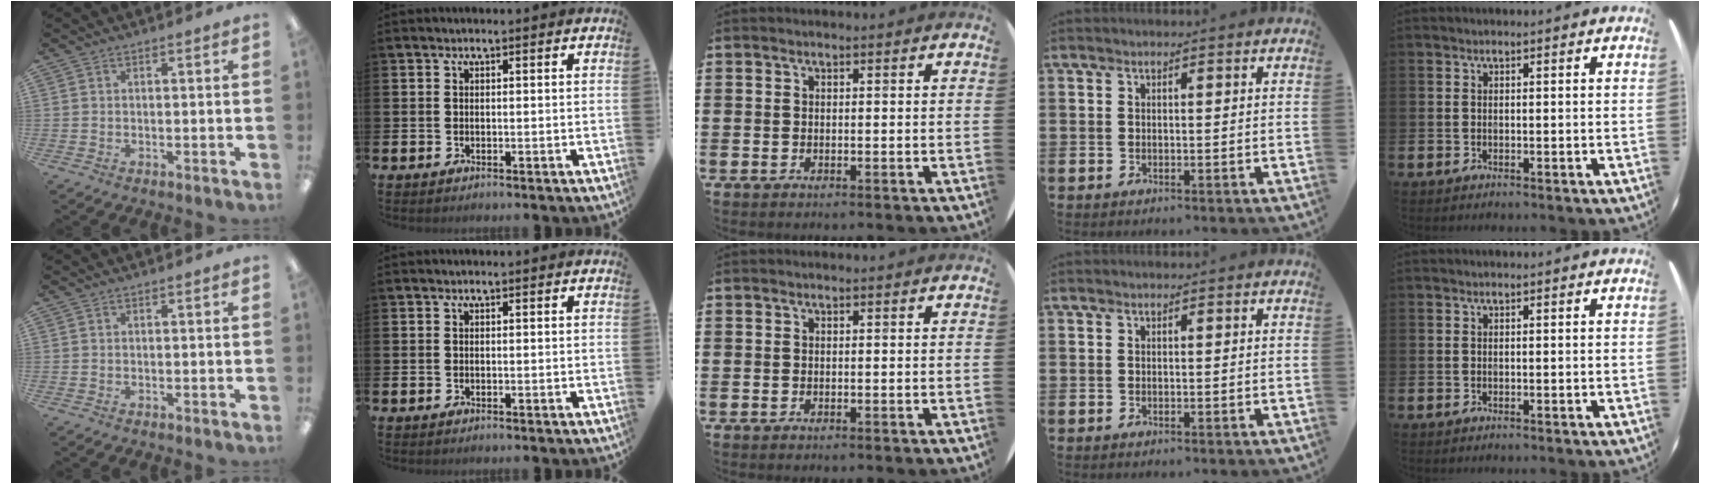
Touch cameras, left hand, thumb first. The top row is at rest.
{}